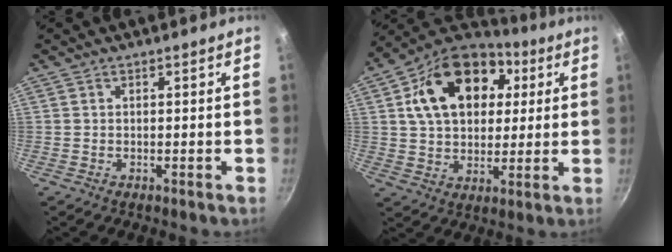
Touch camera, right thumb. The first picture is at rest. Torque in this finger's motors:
{"motor_torque": [0.27, 4.18, 1.50, 0.62, 0.19]}